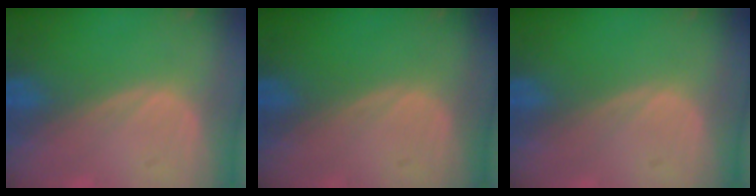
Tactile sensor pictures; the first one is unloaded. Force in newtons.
{"total": 0.0}
{"total": 0.0}